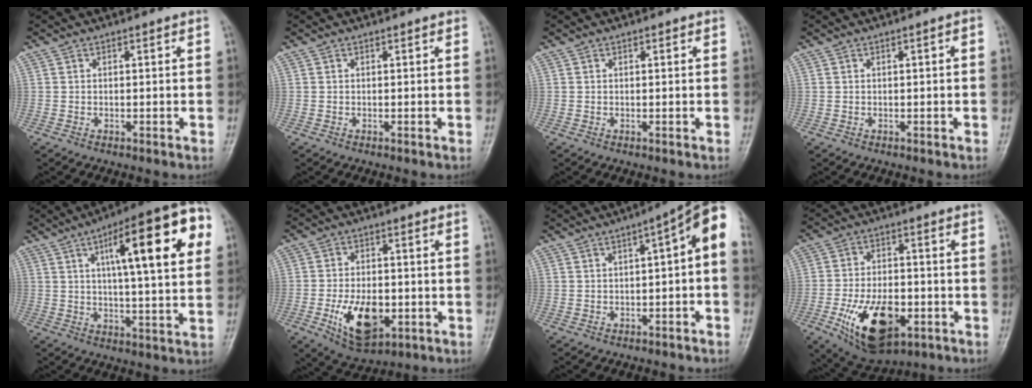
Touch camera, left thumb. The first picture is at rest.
{"total": 0.0}
{"total": 0.6, "force": [0.2, 0.3, 0.5], "torque": [-0.006, 0.001, 0.002]}
{"total": 1.1, "force": [-0.1, 0.3, 1.1], "torque": [-0.016, 0.007, 0.000]}
{"total": 20.0, "force": [6.5, 5.2, 18.1], "torque": [-0.235, 0.005, 0.086]}
{"total": 11.2, "force": [-3.4, 6.4, 8.5], "torque": [-0.128, 0.003, -0.047]}
{"total": 8.7, "force": [-0.4, 3.0, 8.1], "torque": [-0.096, 0.048, -0.013]}
{"total": 15.3, "force": [-5.7, 8.3, 11.5], "torque": [-0.173, 0.016, -0.086]}